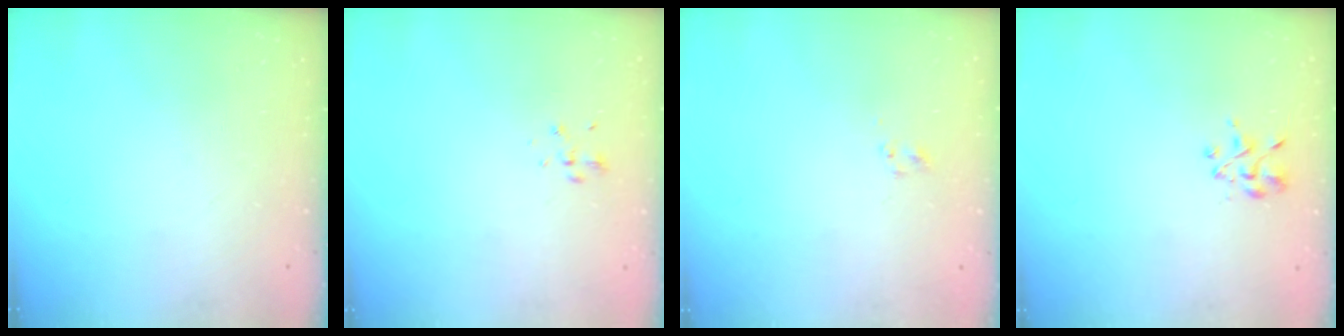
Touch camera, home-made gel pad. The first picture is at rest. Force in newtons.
{"total": 2.0, "press": 1.8, "slide": 0.9}
{"total": 1.3, "press": 1.1, "slide": 0.8}
{"total": 2.5, "press": 2.2, "slide": 1.0}